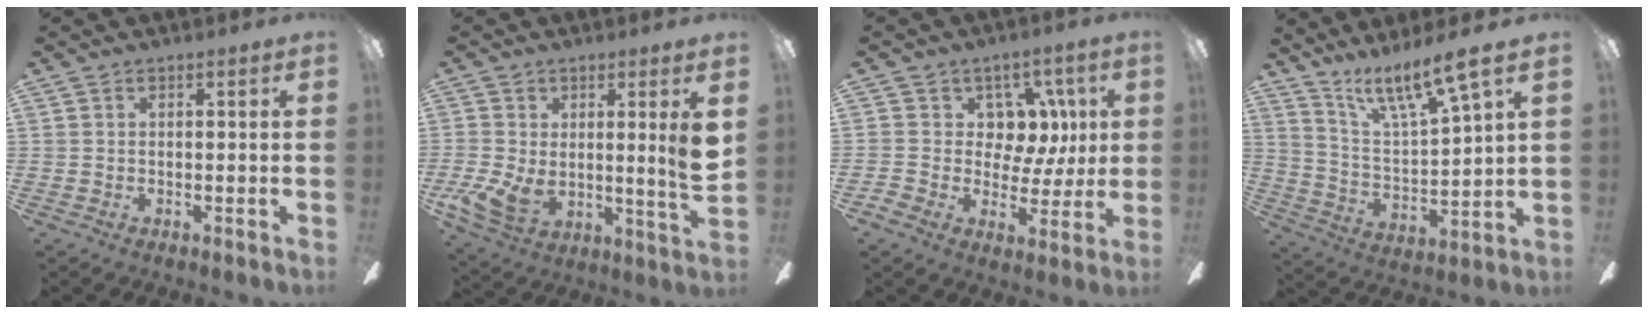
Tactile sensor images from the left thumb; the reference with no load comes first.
{"total": 12.2, "force": [1.9, 5.0, 10.9], "torque": [-0.194, -0.028, 0.036]}
{"total": 10.0, "force": [3.0, 8.7, 3.7], "torque": [-0.052, -0.020, 0.065]}
{"total": 13.3, "force": [11.0, 0.6, 7.4], "torque": [-0.151, -0.069, 0.182]}